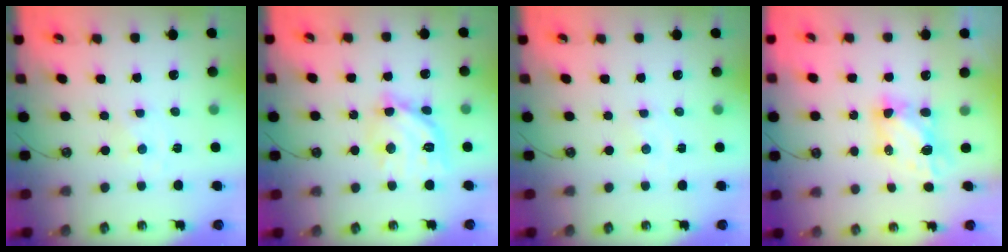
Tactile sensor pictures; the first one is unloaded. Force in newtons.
{"total": 14.2, "press": 14.2, "slide": 1.0}
{"total": 1.4, "press": 1.4, "slide": 0.2}
{"total": 5.9, "press": 5.9, "slide": 0.3}